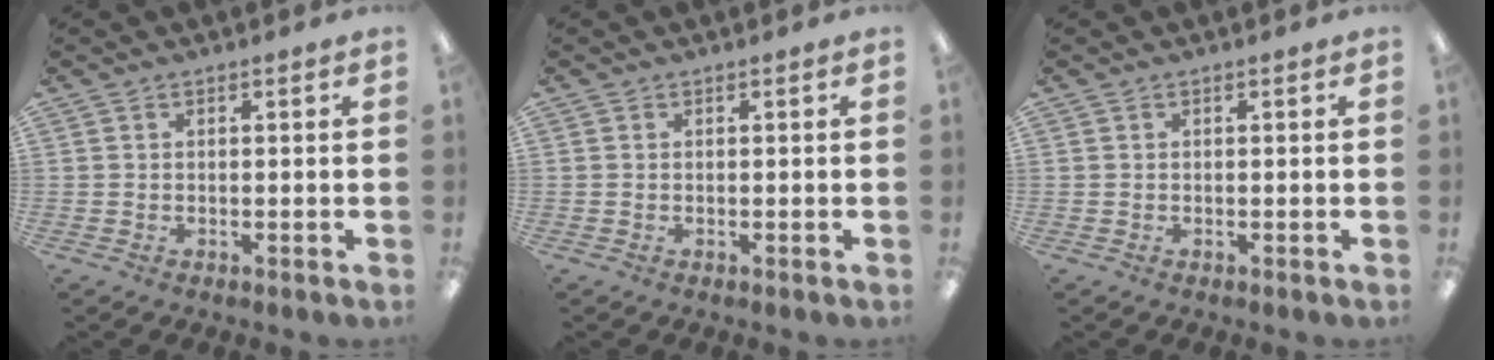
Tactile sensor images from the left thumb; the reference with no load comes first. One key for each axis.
{"total": 0.0}
{"total": 0.0}